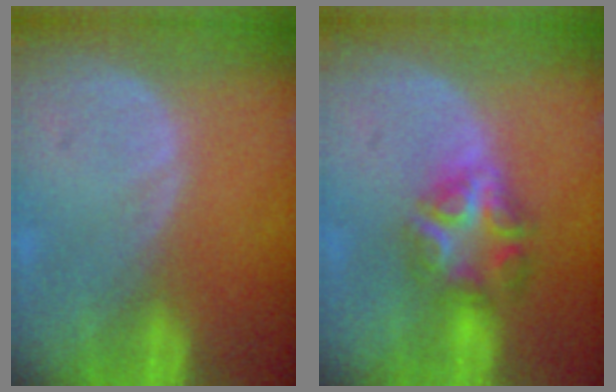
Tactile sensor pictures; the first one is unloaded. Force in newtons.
{"total": 6.0, "press": 5.9, "slide": 0.4}